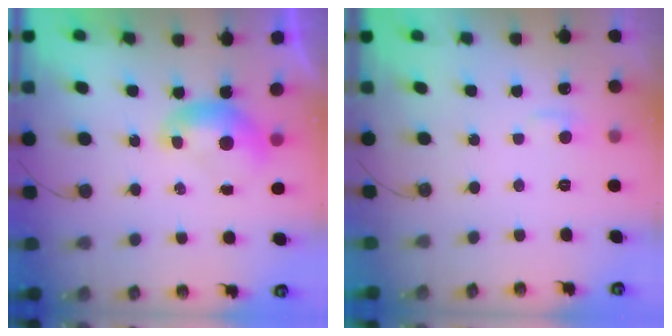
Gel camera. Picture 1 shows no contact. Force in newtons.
{"total": 2.2, "press": 2.1, "slide": 0.6}